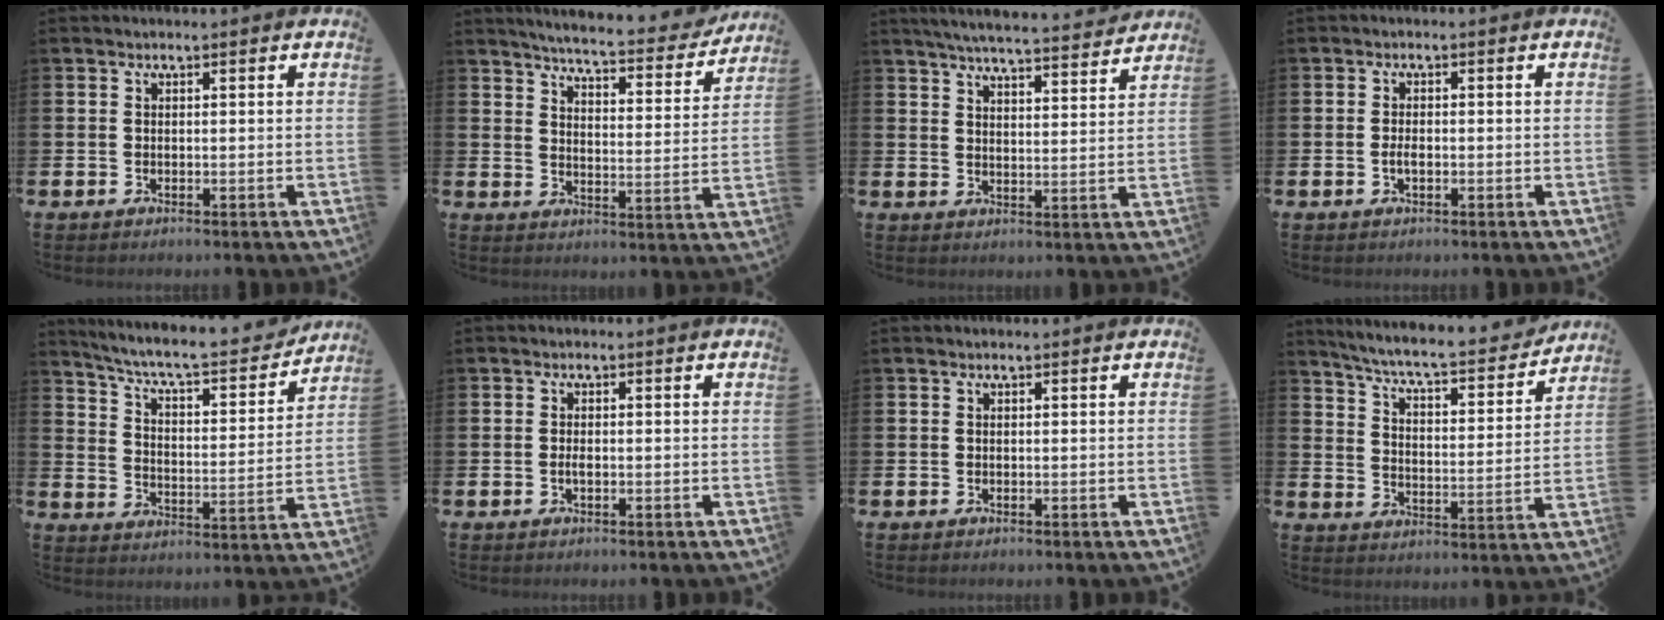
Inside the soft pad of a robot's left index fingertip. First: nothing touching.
{"total": 5.5, "force": [5.3, 0.4, 1.6], "torque": [-0.048, -0.041, 0.086]}
{"total": 5.9, "force": [5.7, 0.1, 1.3], "torque": [-0.039, -0.038, 0.099]}
{"total": 1.5, "force": [-0.3, 0.7, 1.3], "torque": [-0.021, -0.001, -0.007]}
{"total": 8.1, "force": [7.4, 1.3, 3.0], "torque": [-0.084, -0.053, 0.124]}
{"total": 0.9, "force": [-0.2, 0.3, 0.9], "torque": [-0.013, -0.002, -0.005]}
{"total": 0.0}
{"total": 7.2, "force": [6.6, 0.6, 2.7], "torque": [-0.082, -0.048, 0.110]}